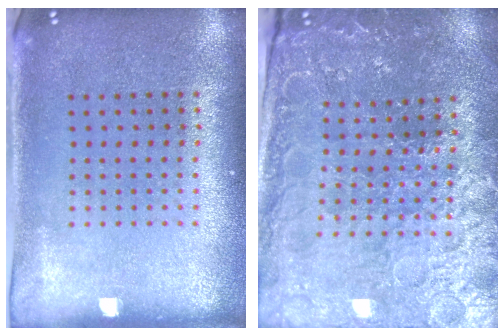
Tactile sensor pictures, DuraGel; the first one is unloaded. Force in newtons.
{"total": 3.3, "press": 3.3, "slide": 0.4}